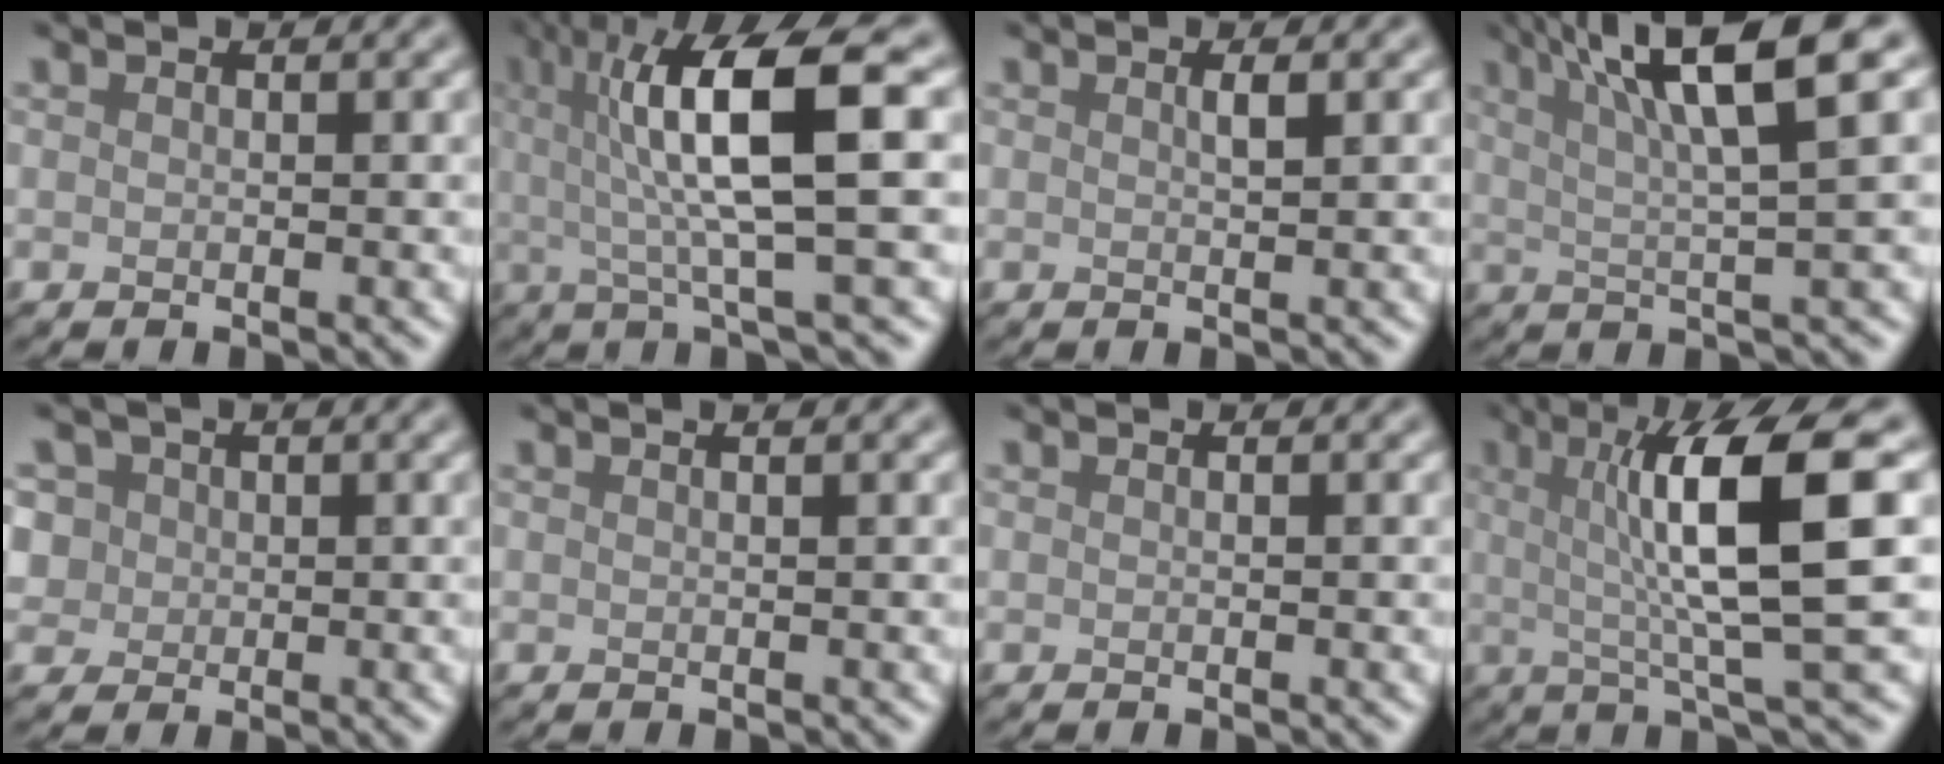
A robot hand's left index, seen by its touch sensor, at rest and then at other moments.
{"total": 9.6, "force": [1.9, 2.1, 9.2], "torque": [-0.145, 0.003, 0.032]}
{"total": 1.0, "force": [0.4, 0.2, 0.9], "torque": [-0.012, 0.003, 0.005]}
{"total": 9.3, "force": [4.4, 1.5, 8.0], "torque": [-0.100, 0.024, 0.067]}
{"total": 5.2, "force": [2.1, 4.3, 1.9], "torque": [-0.034, 0.021, 0.016]}
{"total": 1.3, "force": [0.7, 0.5, 1.0], "torque": [-0.007, 0.001, -0.003]}
{"total": 0.0}
{"total": 9.6, "force": [1.5, 1.7, 9.3], "torque": [-0.128, 0.005, 0.025]}